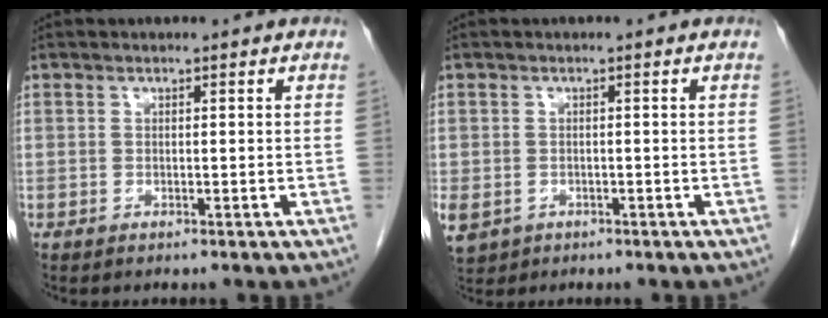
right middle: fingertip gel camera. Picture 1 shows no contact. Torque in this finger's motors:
{"motor_torque": [0.66, -0.47, 0.32, 0.09]}